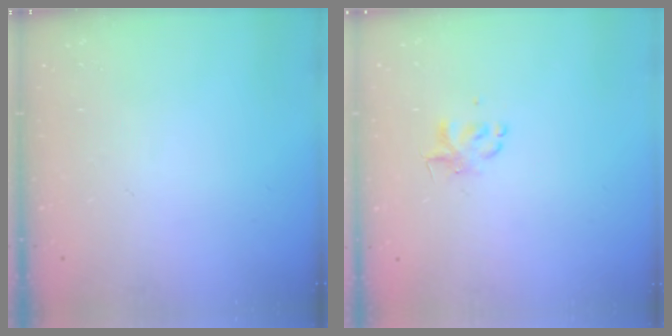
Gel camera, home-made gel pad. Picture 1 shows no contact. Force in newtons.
{"total": 2.6, "press": 2.6, "slide": 0.3}